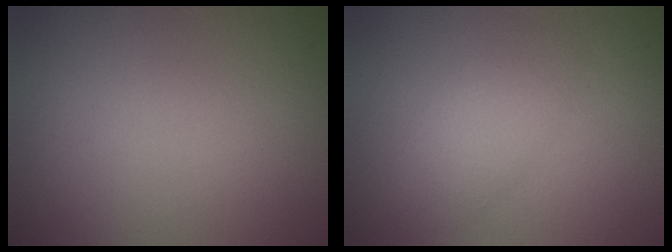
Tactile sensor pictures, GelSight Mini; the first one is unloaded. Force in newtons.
{"total": 2.4, "press": 2.4, "slide": 0.1}